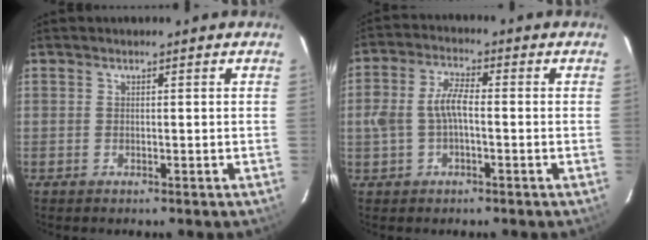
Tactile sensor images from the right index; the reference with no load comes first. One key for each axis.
{"total": 6.3, "fx": -0.9, "fy": 3.0, "fz": 5.5, "tx": -0.115, "ty": 0.014, "tz": -0.016}